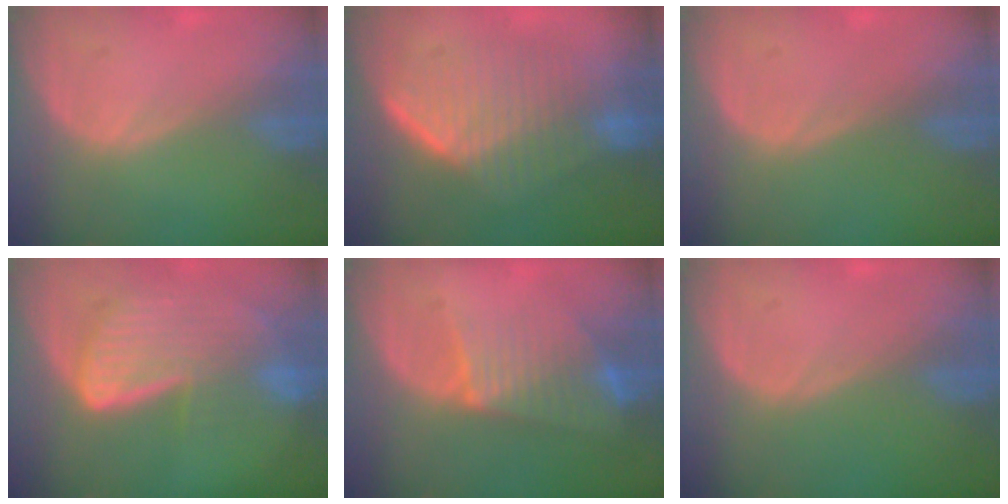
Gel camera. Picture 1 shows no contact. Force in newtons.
{"total": 8.9, "press": 8.7, "slide": 2.0}
{"total": 0.0}
{"total": 9.2, "press": 8.1, "slide": 4.5}
{"total": 7.5, "press": 6.5, "slide": 3.7}
{"total": 0.0}